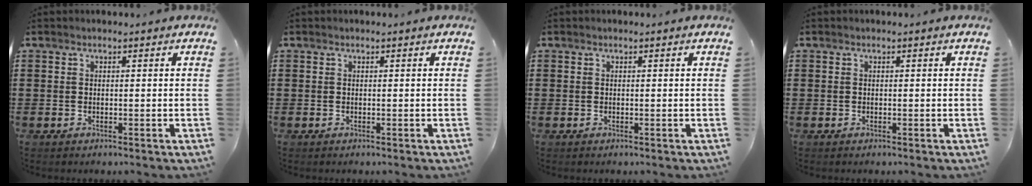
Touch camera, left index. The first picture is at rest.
{"total": 0.0}
{"total": 0.0}
{"total": 0.0}